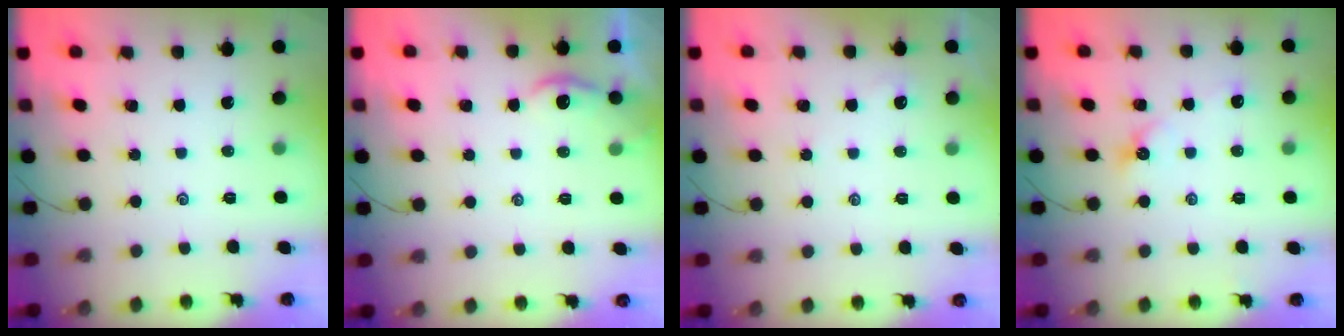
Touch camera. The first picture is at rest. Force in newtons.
{"total": 2.5, "press": 2.5, "slide": 0.3}
{"total": 1.7, "press": 1.7, "slide": 0.3}
{"total": 6.6, "press": 6.5, "slide": 0.7}